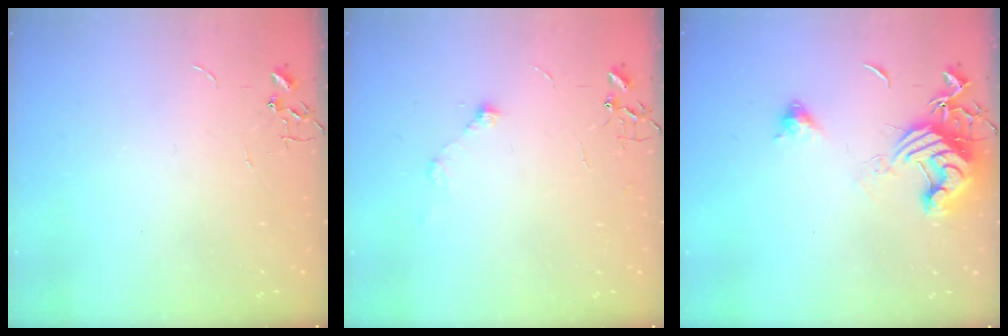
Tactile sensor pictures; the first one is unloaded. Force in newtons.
{"total": 6.0, "press": 6.0, "slide": 0.8}
{"total": 13.8, "press": 13.7, "slide": 1.7}